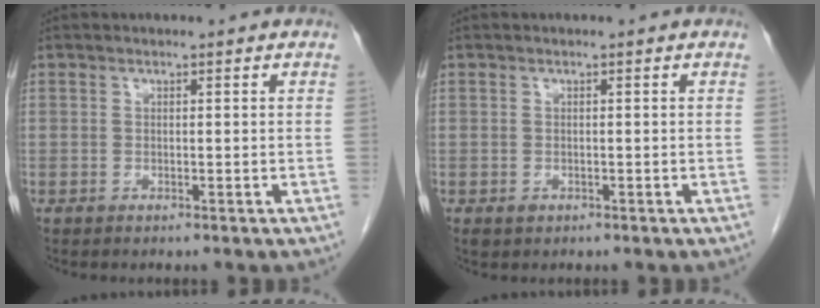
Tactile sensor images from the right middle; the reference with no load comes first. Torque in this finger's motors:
{"motor_torque": [0.27, -0.06, 0.00, 0.00]}